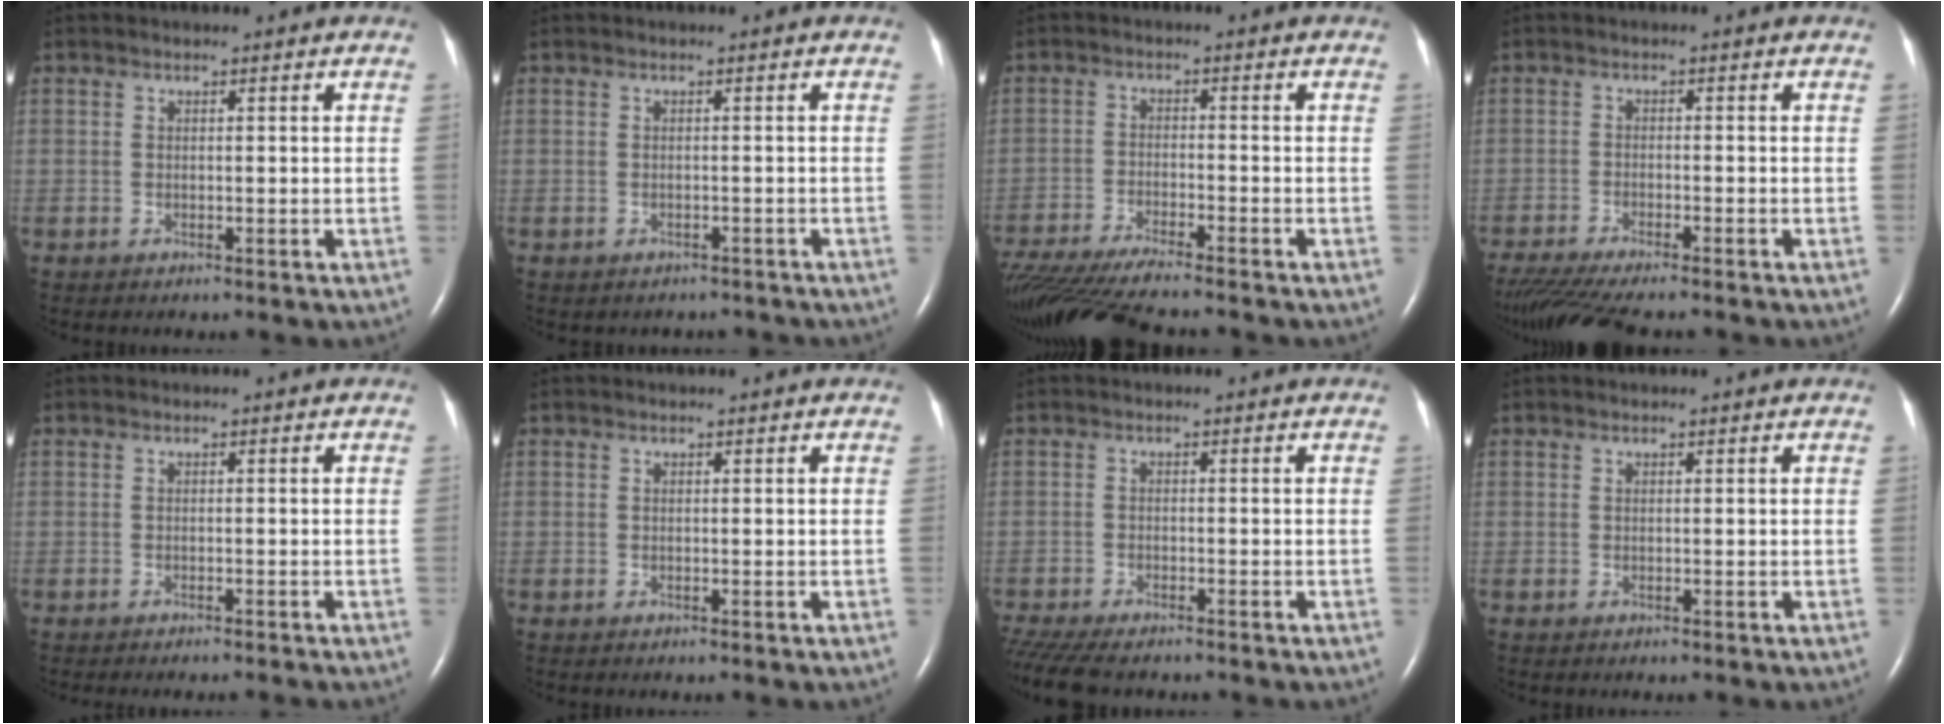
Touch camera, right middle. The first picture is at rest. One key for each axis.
{"total": 3.4, "fx": -3.0, "fy": 1.6, "fz": 0.4, "tx": -0.007, "ty": 0.008, "tz": -0.033}
{"total": 14.1, "fx": -12.4, "fy": 0.4, "fz": 6.6, "tx": -0.117, "ty": -0.034, "tz": -0.206}
{"total": 11.8, "fx": -10.1, "fy": 1.1, "fz": 6.0, "tx": -0.092, "ty": -0.026, "tz": -0.160}
{"total": 4.1, "fx": -3.7, "fy": 0.2, "fz": 1.7, "tx": -0.017, "ty": -0.003, "tz": -0.047}
{"total": 0.0}
{"total": 9.6, "fx": -8.0, "fy": 2.6, "fz": 4.7, "tx": -0.093, "ty": -0.012, "tz": -0.127}
{"total": 0.0}